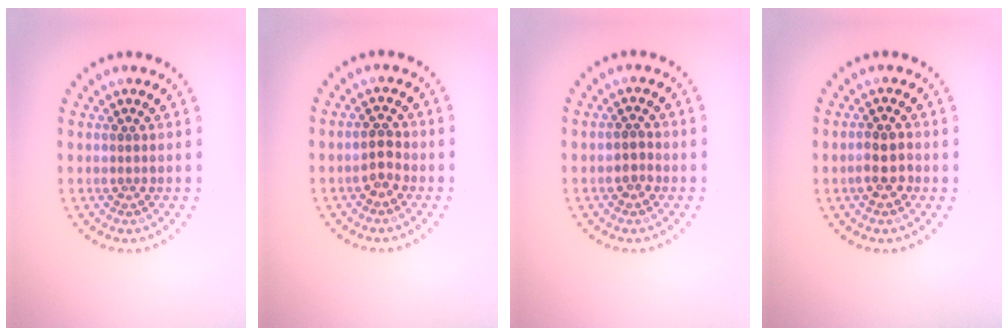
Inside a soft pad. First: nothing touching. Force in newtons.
{"total": 1.8, "press": 1.8, "slide": 0.5}
{"total": 1.0, "press": 0.9, "slide": 0.3}
{"total": 2.3, "press": 2.3, "slide": 0.6}